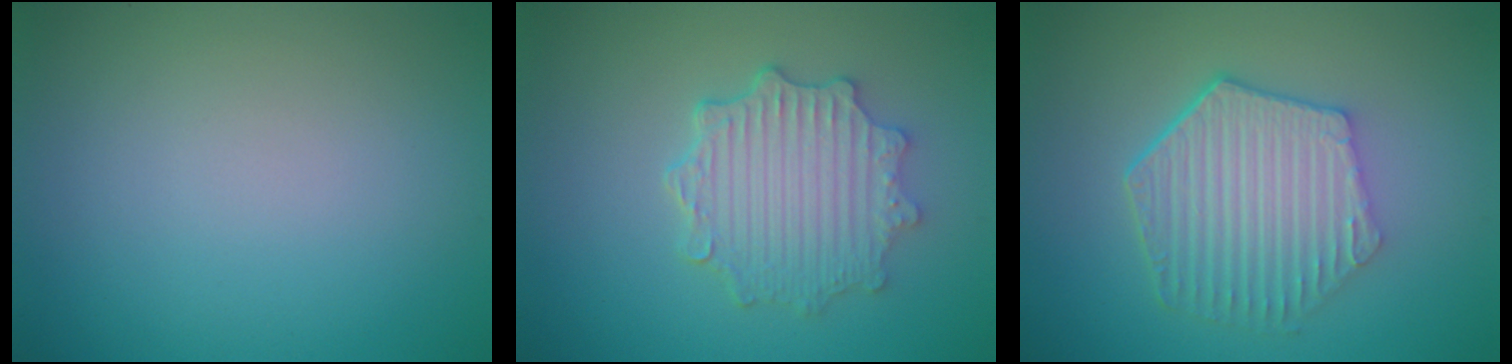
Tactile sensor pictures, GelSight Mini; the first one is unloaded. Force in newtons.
{"total": 4.8, "press": 3.9, "slide": 2.8}
{"total": 6.1, "press": 4.6, "slide": 4.1}